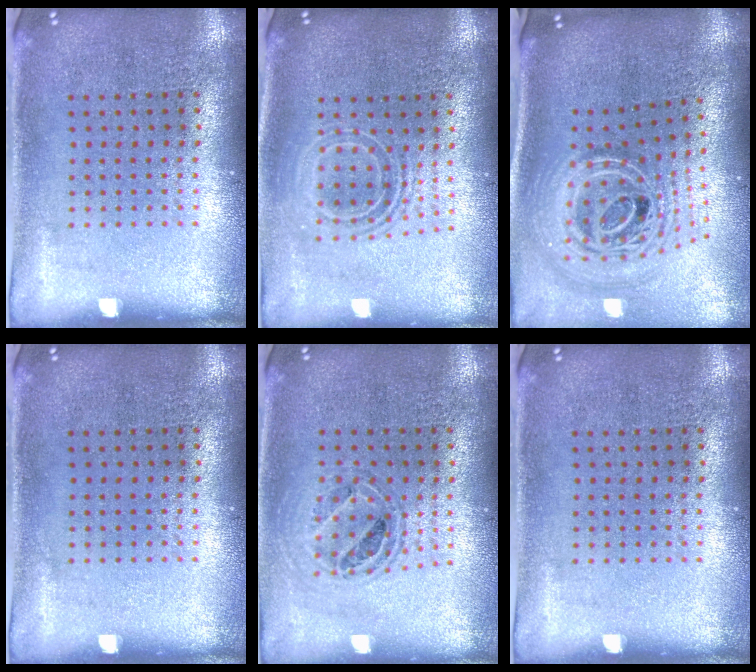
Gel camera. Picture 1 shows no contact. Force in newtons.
{"total": 1.8, "press": 1.3, "slide": 1.1}
{"total": 3.0, "press": 2.0, "slide": 2.2}
{"total": 0.0}
{"total": 0.8, "press": 0.8, "slide": 0.2}
{"total": 0.0}